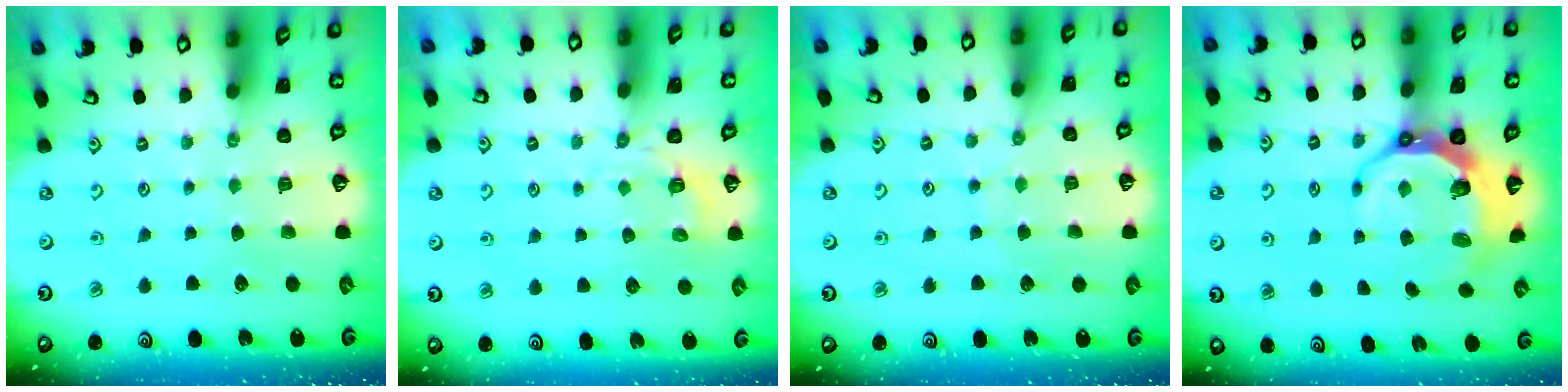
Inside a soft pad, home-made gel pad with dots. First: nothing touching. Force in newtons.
{"total": 2.8, "press": 2.2, "slide": 1.8}
{"total": 6.2, "press": 6.2, "slide": 0.6}
{"total": 8.4, "press": 7.3, "slide": 4.2}